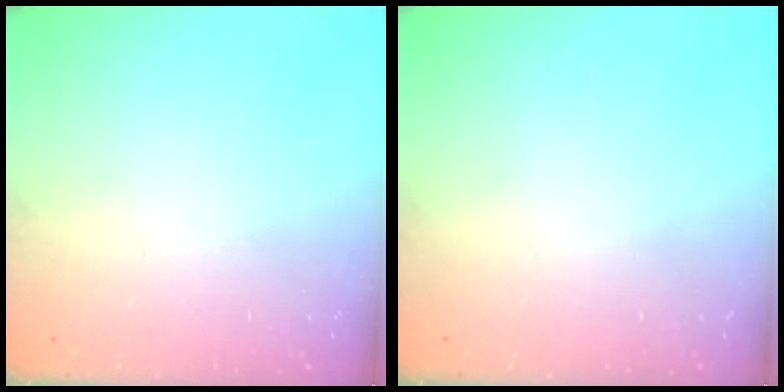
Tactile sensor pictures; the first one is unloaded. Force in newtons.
{"total": 0.0}